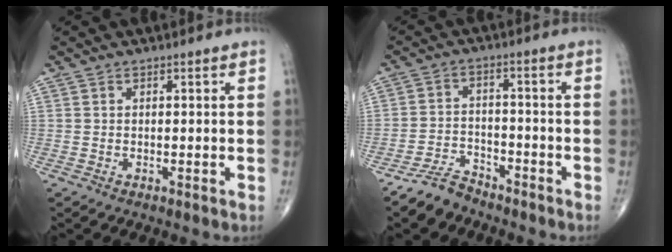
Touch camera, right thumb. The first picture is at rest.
{"total": 5.5, "force": [-4.9, 2.4, 1.0], "torque": [-0.012, 0.028, -0.096]}